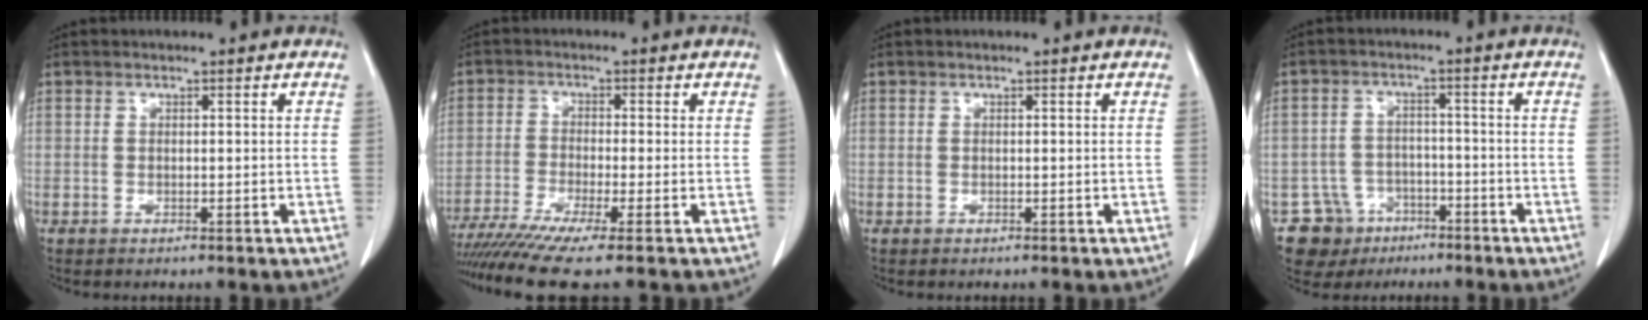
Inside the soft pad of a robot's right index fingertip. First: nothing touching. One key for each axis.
{"total": 10.8, "fx": -8.5, "fy": -0.9, "fz": 6.6, "tx": -0.100, "ty": -0.025, "tz": -0.138}
{"total": 0.0}
{"total": 7.6, "fx": -4.4, "fy": 6.2, "fz": 0.2, "tx": -0.001, "ty": 0.017, "tz": -0.065}